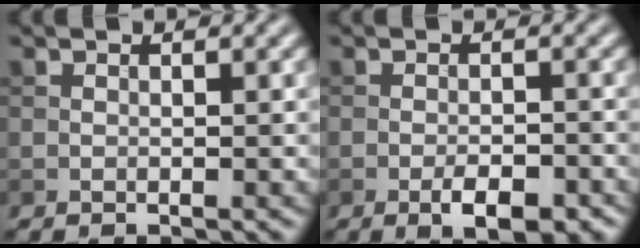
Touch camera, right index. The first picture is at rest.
{"total": 3.7, "force": [-2.0, 1.3, 2.9], "torque": [-0.048, -0.003, -0.029]}